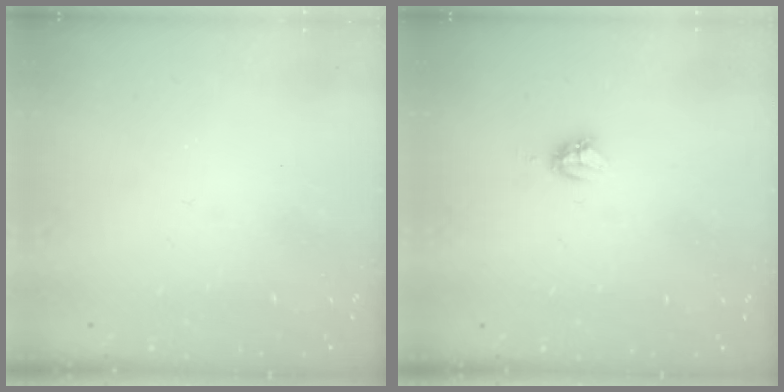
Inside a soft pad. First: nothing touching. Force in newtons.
{"total": 4.0, "press": 3.9, "slide": 0.7}